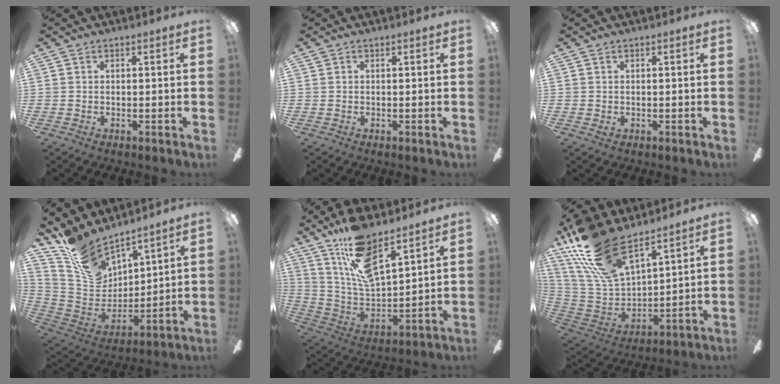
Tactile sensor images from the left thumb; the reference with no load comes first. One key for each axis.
{"total": 0.0}
{"total": 0.7, "fx": 0.2, "fy": 0.5, "fz": 0.4, "tx": -0.008, "ty": 0.002, "tz": 0.003}
{"total": 15.2, "fx": 12.7, "fy": 6.1, "fz": 5.6, "tx": -0.131, "ty": -0.087, "tz": 0.238}
{"total": 16.1, "fx": 11.3, "fy": 5.3, "fz": 10.2, "tx": -0.206, "ty": -0.064, "tz": 0.201}
{"total": 22.2, "fx": 15.9, "fy": 9.0, "fz": 12.5, "tx": -0.297, "ty": -0.100, "tz": 0.288}